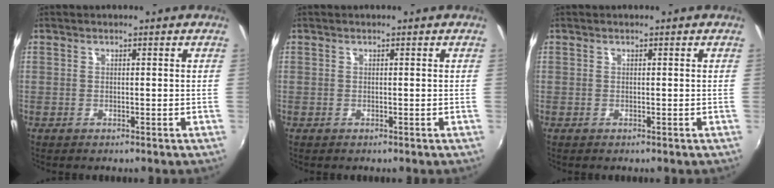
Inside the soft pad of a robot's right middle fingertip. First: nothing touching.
{"total": 0.0}
{"total": 0.0}